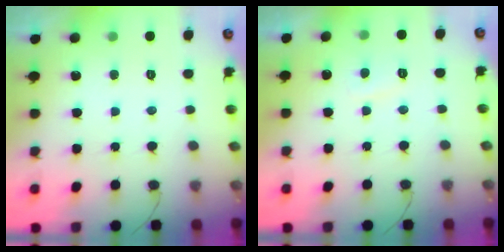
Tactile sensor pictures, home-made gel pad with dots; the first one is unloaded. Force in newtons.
{"total": 2.8, "press": 2.7, "slide": 0.6}